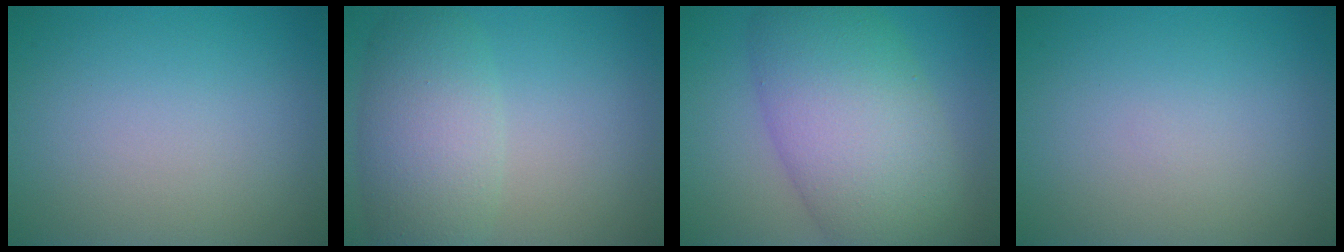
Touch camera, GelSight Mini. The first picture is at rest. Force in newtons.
{"total": 5.6, "press": 5.6, "slide": 0.5}
{"total": 10.5, "press": 10.5, "slide": 0.4}
{"total": 0.0}